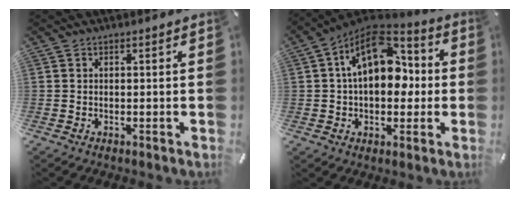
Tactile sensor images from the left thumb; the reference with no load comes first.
{"total": 16.5, "force": [3.4, 10.9, 11.9], "torque": [-0.196, -0.015, 0.059]}